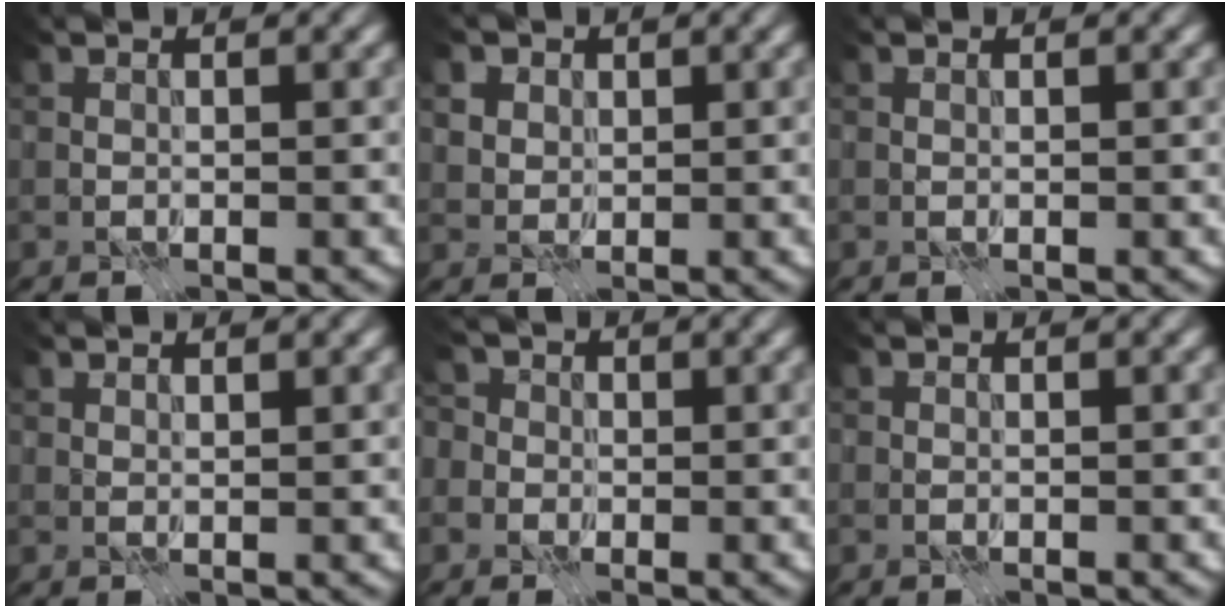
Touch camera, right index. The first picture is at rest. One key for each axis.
{"total": 3.4, "fx": 2.0, "fy": 2.3, "fz": 1.3, "tx": -0.036, "ty": 0.005, "tz": 0.035}
{"total": 0.0}
{"total": 0.9, "fx": 0.9, "fy": -0.3, "fz": 0.0, "tx": -0.004, "ty": -0.001, "tz": 0.019}
{"total": 5.3, "fx": 1.7, "fy": 4.5, "fz": 2.3, "tx": -0.029, "ty": 0.033, "tz": -0.017}
{"total": 0.6, "fx": -0.1, "fy": -0.5, "fz": -0.2, "tx": 0.006, "ty": -0.001, "tz": -0.003}